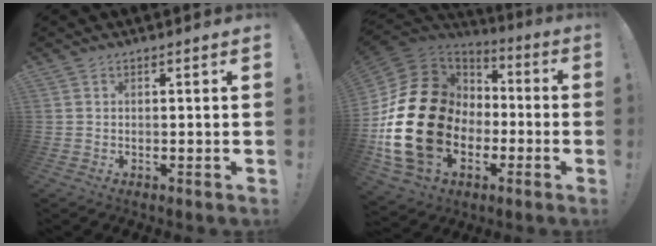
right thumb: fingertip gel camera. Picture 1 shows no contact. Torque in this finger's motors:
{"motor_torque": [2.40, 2.61, 2.17, -0.60, 0.90]}